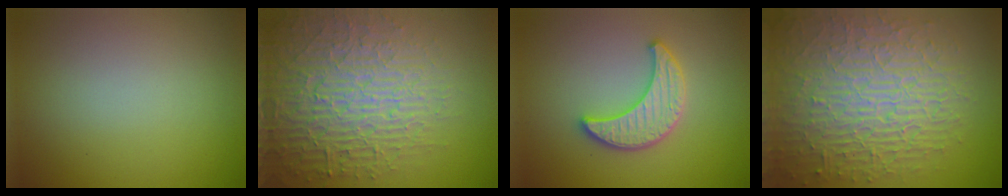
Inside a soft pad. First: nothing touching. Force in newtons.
{"total": 6.4, "press": 6.2, "slide": 1.7}
{"total": 3.4, "press": 3.3, "slide": 0.6}
{"total": 10.4, "press": 6.7, "slide": 8.0}